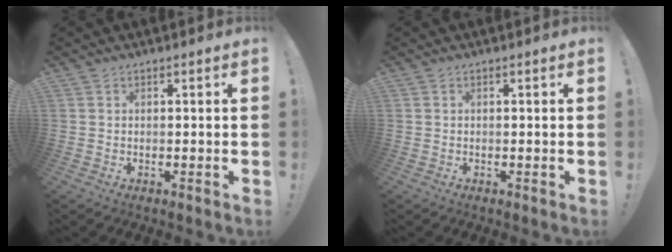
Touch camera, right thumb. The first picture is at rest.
{"total": 0.0}